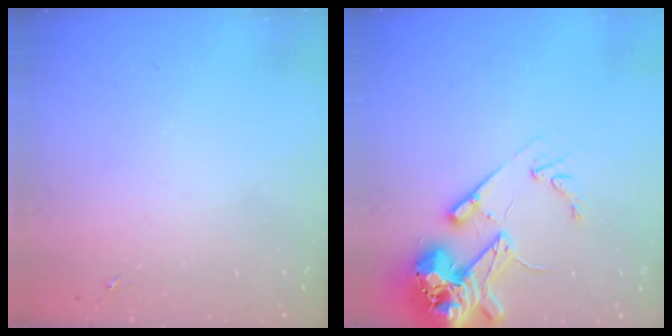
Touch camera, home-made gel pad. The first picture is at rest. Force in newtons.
{"total": 18.0, "press": 17.8, "slide": 2.8}